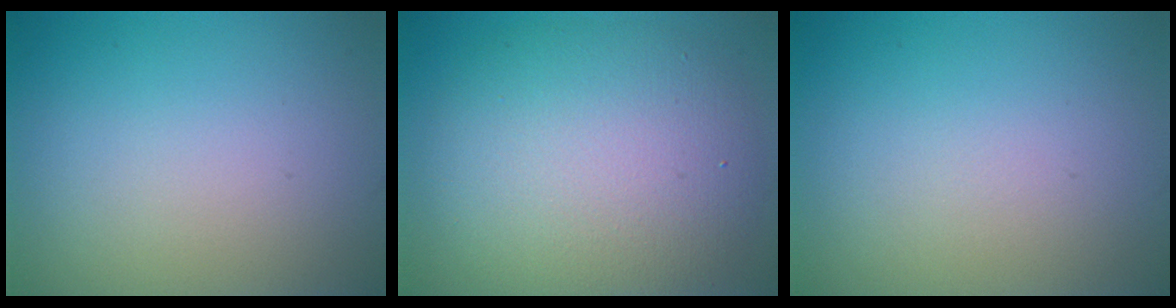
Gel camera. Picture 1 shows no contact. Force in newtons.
{"total": 9.5, "press": 9.5, "slide": 0.5}
{"total": 0.0}